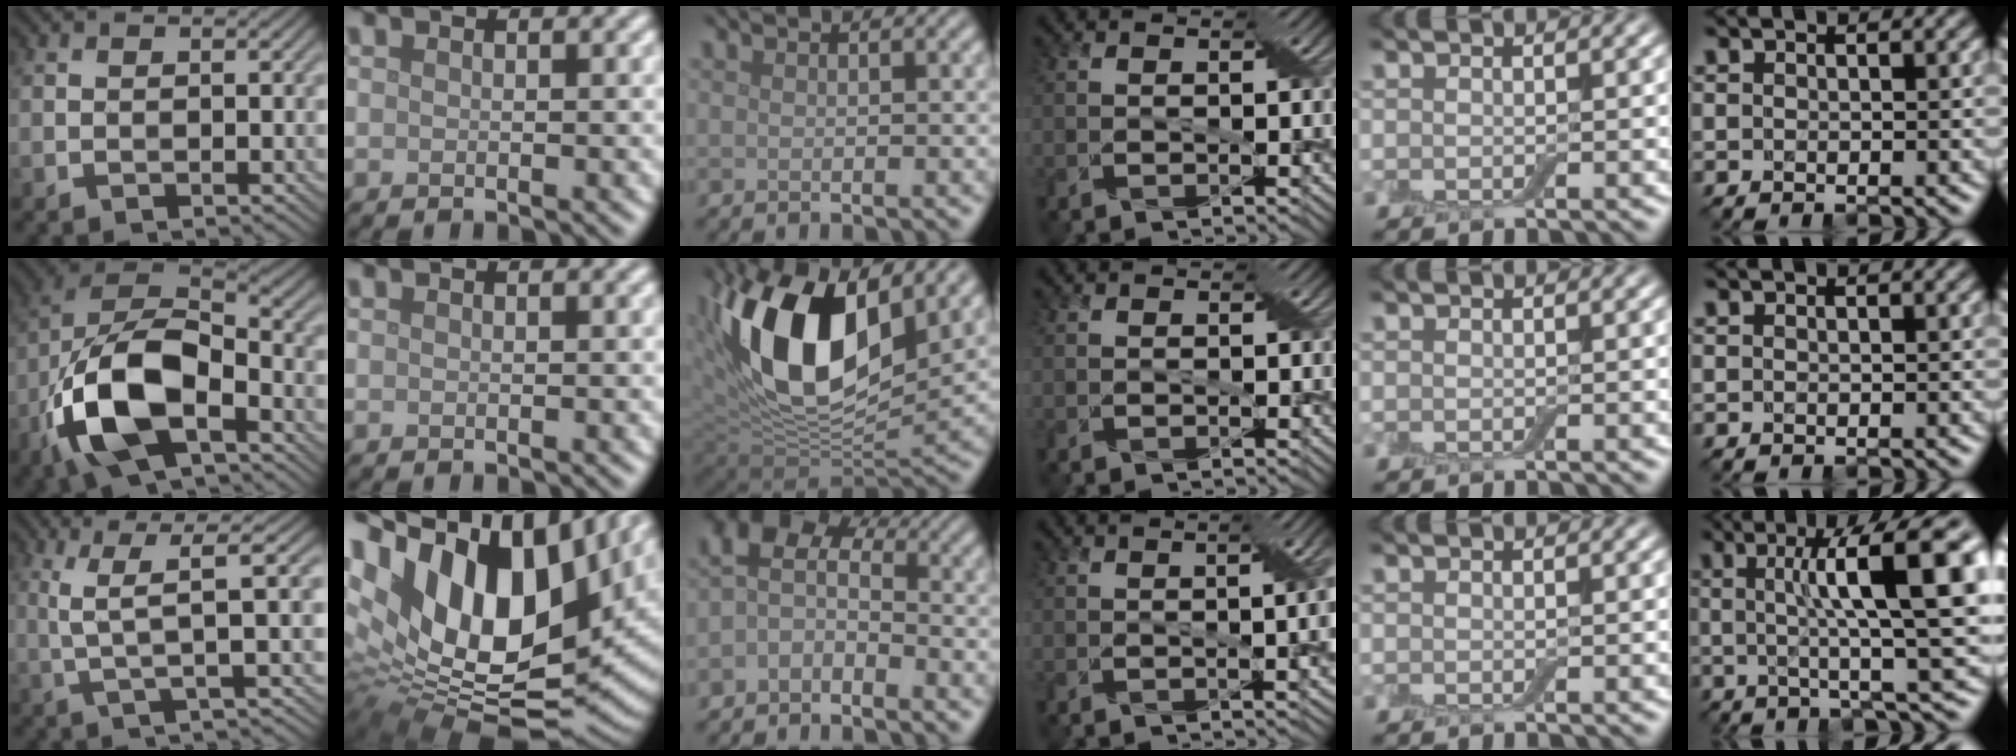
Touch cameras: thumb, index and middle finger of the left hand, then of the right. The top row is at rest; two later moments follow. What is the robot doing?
{"motion": "cut", "object": "cling film"}